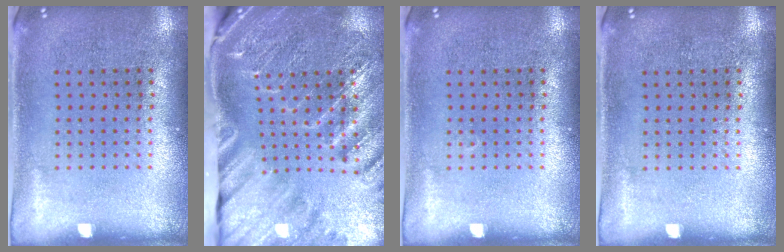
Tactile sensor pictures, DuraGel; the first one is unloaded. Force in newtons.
{"total": 3.1, "press": 3.0, "slide": 0.7}
{"total": 0.0}
{"total": 0.0}